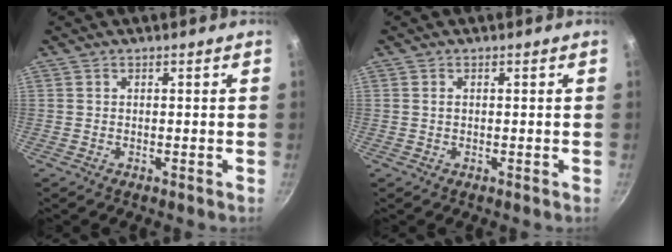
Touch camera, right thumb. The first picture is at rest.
{"total": 0.6, "force": [0.1, 0.3, 0.5], "torque": [-0.008, 0.001, 0.003]}